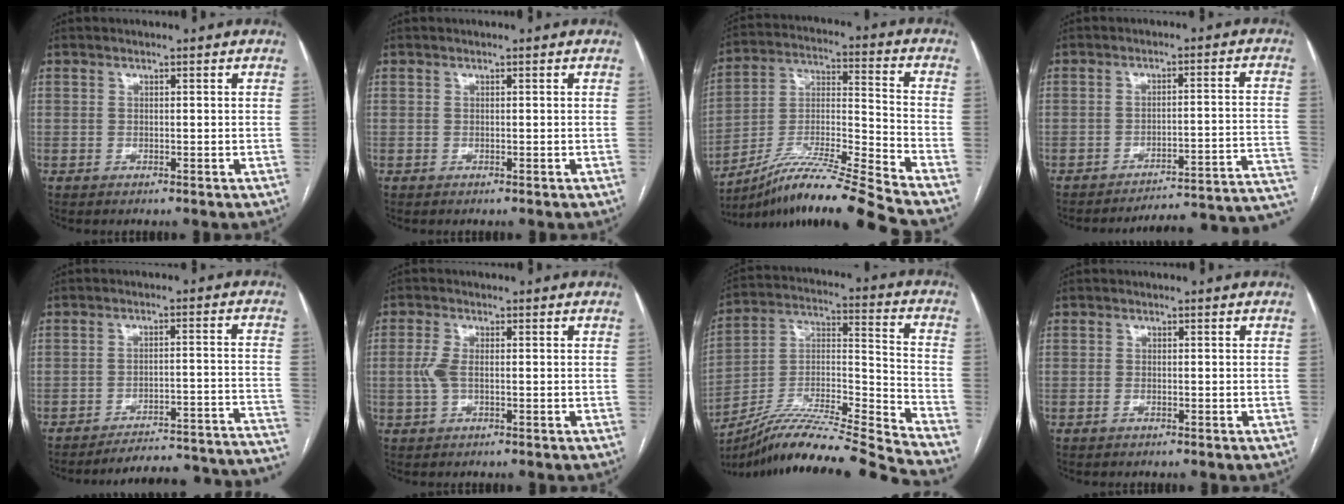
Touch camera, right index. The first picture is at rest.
{"total": 0.0}
{"total": 17.9, "force": [-15.4, -2.7, 8.6], "torque": [-0.171, -0.009, -0.280]}
{"total": 14.3, "force": [-12.1, 1.1, 7.6], "torque": [-0.052, 0.037, -0.144]}
{"total": 23.7, "force": [-22.9, 0.3, 6.1], "torque": [-0.021, -0.001, -0.280]}
{"total": 3.1, "force": [-0.2, 1.2, 2.8], "torque": [-0.077, 0.003, -0.005]}
{"total": 22.3, "force": [-19.9, -1.9, 9.9], "torque": [-0.180, -0.001, -0.344]}
{"total": 0.7, "force": [-0.4, 0.3, 0.6], "torque": [-0.013, 0.000, -0.006]}